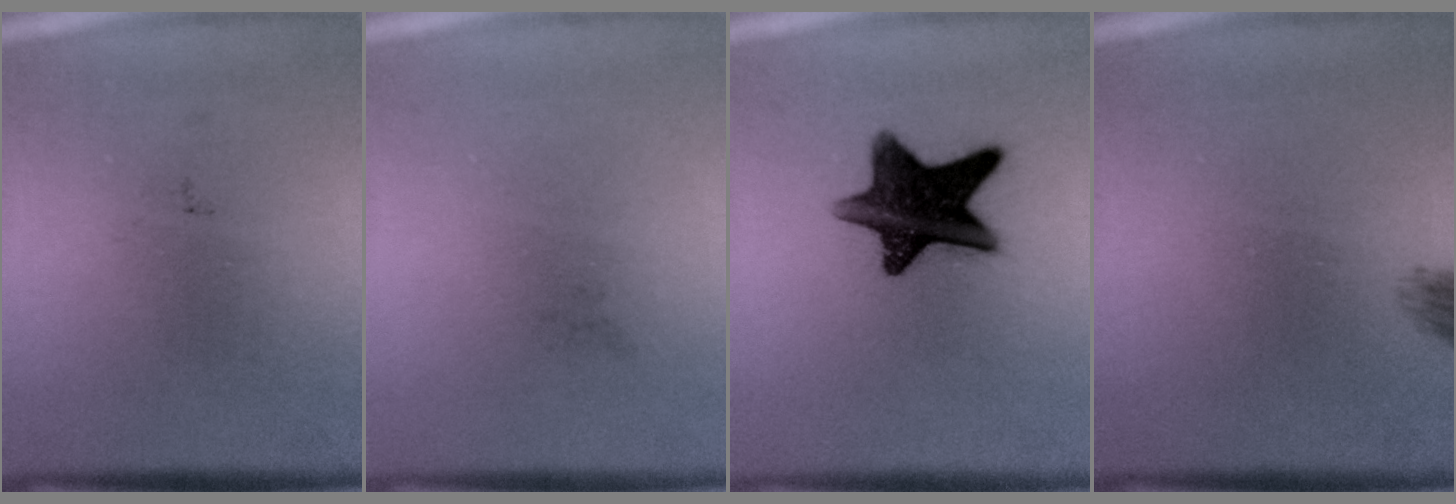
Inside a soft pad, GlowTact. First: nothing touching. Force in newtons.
{"total": 0.0}
{"total": 13.5}
{"total": 1.3}